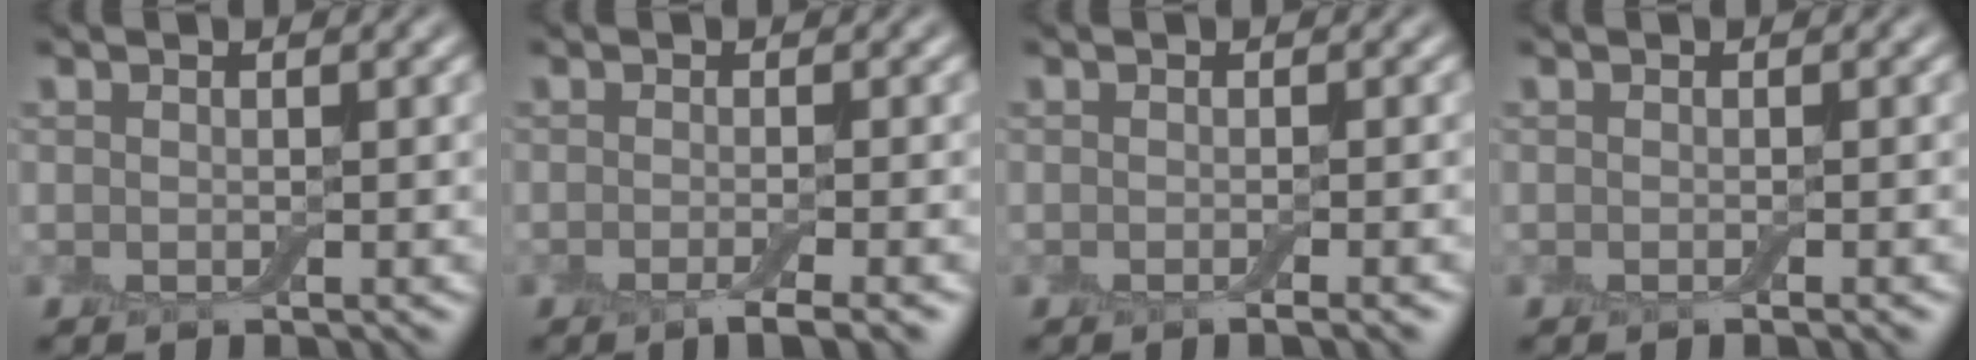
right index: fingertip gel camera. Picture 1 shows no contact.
{"total": 3.0, "force": [-1.6, 0.6, 2.4], "torque": [-0.029, -0.002, -0.032]}
{"total": 1.6, "force": [-0.7, 0.4, 1.4], "torque": [-0.009, 0.000, -0.011]}
{"total": 0.9, "force": [-0.4, 0.2, 0.8], "torque": [-0.006, -0.001, -0.008]}